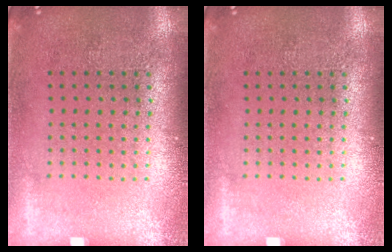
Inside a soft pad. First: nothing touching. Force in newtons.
{"total": 0.0}